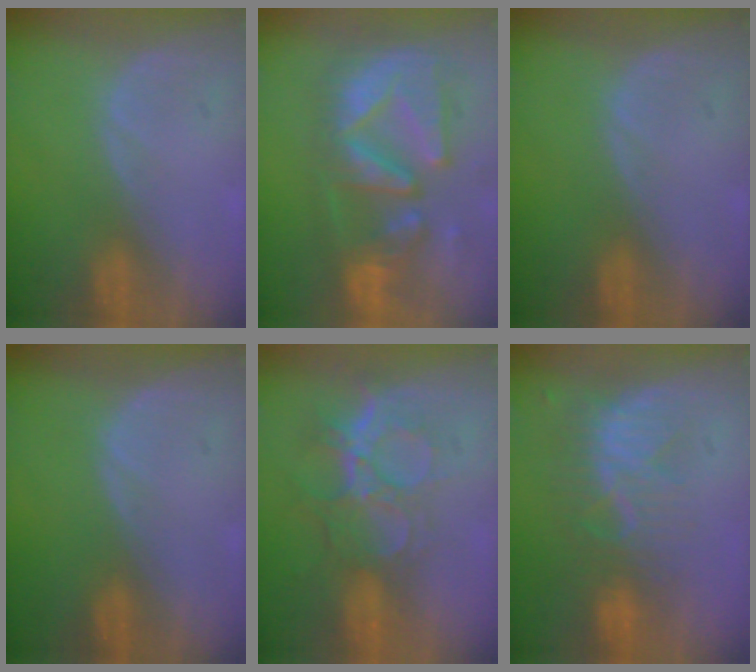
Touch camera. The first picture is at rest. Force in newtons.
{"total": 12.7, "press": 11.2, "slide": 6.1}
{"total": 0.0}
{"total": 0.0}
{"total": 9.4, "press": 8.0, "slide": 5.0}
{"total": 8.5, "press": 7.7, "slide": 3.5}